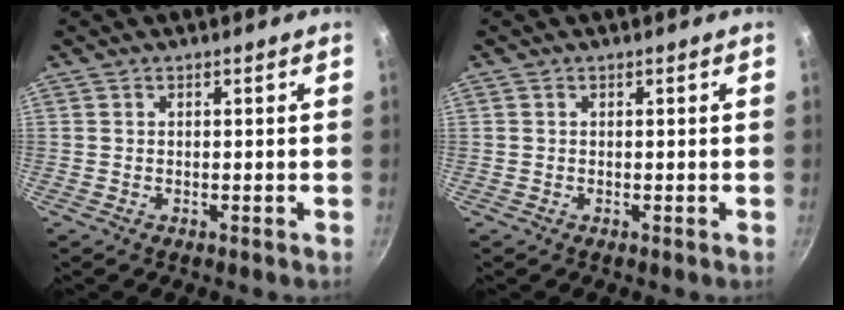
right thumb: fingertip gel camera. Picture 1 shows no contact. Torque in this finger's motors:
{"motor_torque": [-0.13, 0.40, 0.33, 0.17, -0.02]}